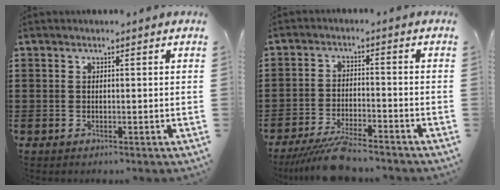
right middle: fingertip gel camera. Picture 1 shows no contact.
{"total": 6.7, "force": [-5.9, 0.7, 3.0], "torque": [-0.063, -0.004, -0.112]}